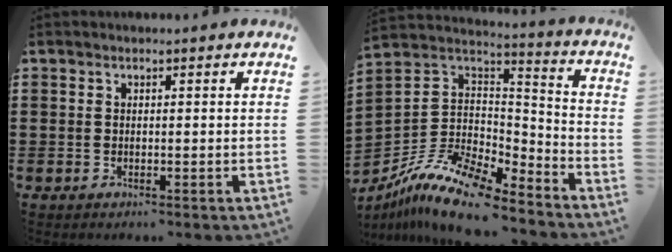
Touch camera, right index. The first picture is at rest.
{"total": 12.5, "force": [-9.5, 4.2, 6.9], "torque": [-0.153, 0.023, -0.187]}